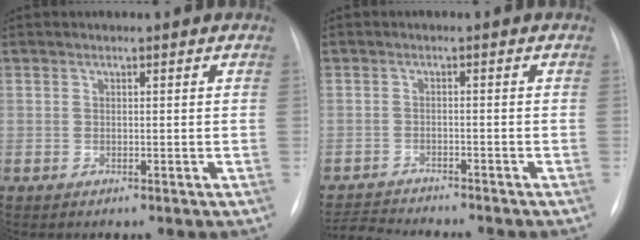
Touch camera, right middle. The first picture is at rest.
{"total": 7.6, "force": [-7.3, 0.1, 1.8], "torque": [-0.028, -0.008, -0.117]}